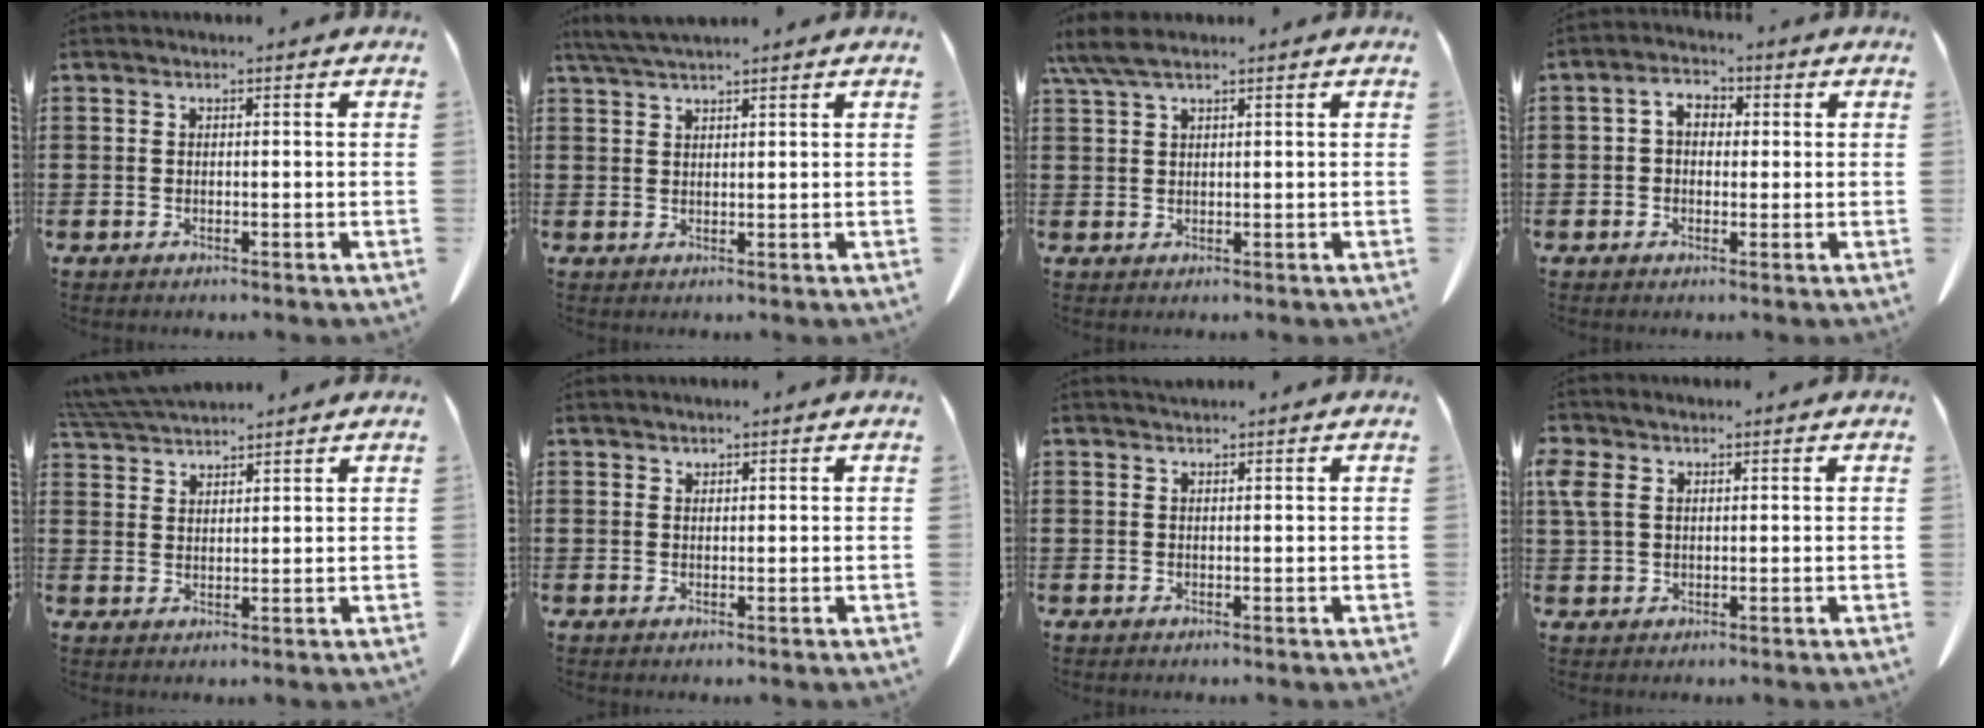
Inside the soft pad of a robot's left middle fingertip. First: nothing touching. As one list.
[{"total": 3.3, "force": [2.9, 0.2, 1.7], "torque": [-0.040, -0.002, 0.054]}, {"total": 4.0, "force": [2.7, 0.8, 2.9], "torque": [-0.062, 0.002, 0.050]}, {"total": 3.3, "force": [0.3, 2.4, 2.4], "torque": [-0.055, 0.012, 0.001]}, {"total": 4.9, "force": [4.7, 0.6, 1.3], "torque": [-0.040, -0.012, 0.089]}, {"total": 0.8, "force": [0.8, 0.2, 0.0], "torque": [-0.003, -0.002, 0.016]}, {"total": 0.7, "force": [0.6, 0.2, 0.1], "torque": [-0.004, 0.001, 0.013]}, {"total": 2.8, "force": [1.4, 1.8, 1.6], "torque": [-0.046, 0.004, 0.023]}]